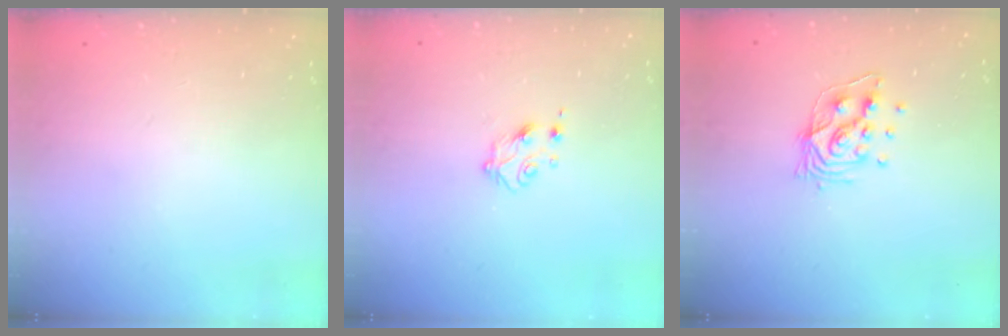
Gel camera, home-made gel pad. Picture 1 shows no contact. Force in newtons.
{"total": 4.6, "press": 4.5, "slide": 0.6}
{"total": 10.3, "press": 10.3, "slide": 0.7}